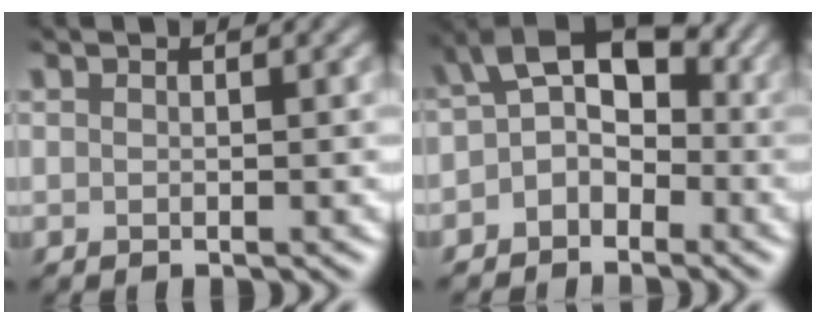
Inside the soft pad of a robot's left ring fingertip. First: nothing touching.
{"total": 4.8, "force": [-0.4, 3.3, 3.4], "torque": [-0.052, 0.011, -0.019]}